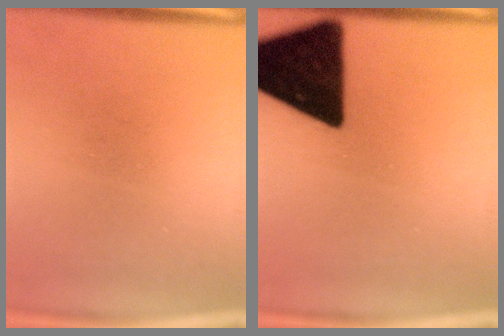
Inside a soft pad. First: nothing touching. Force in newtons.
{"total": 19.1}